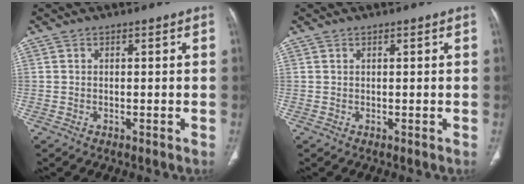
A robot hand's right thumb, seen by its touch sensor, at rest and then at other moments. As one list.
[{"total": 0.0}]